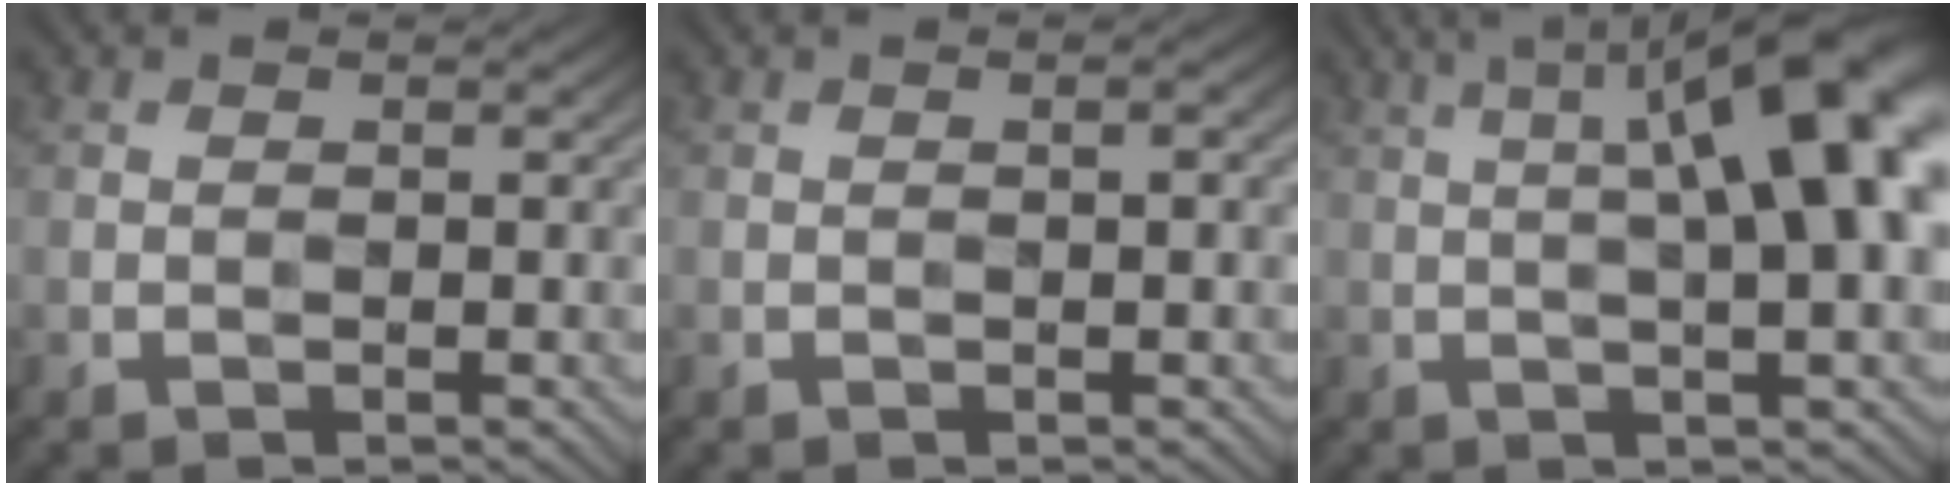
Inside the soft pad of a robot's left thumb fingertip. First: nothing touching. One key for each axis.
{"total": 1.8, "fx": -0.1, "fy": 0.1, "fz": 1.8, "tx": -0.028, "ty": 0.005, "tz": -0.001}
{"total": 15.4, "fx": 3.4, "fy": 4.5, "fz": 14.3, "tx": -0.185, "ty": 0.048, "tz": 0.043}